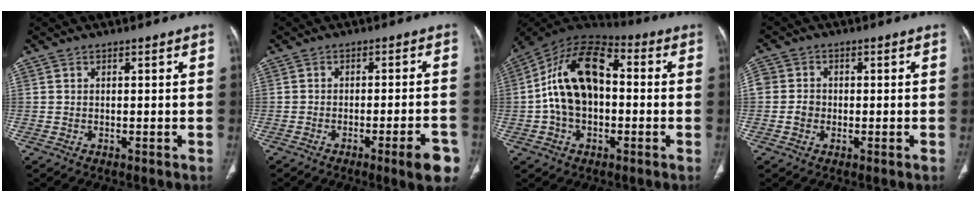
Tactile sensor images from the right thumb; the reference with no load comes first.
{"total": 7.7, "force": [-4.2, 1.1, 6.4], "torque": [-0.074, 0.015, -0.053]}
{"total": 16.4, "force": [0.2, 10.2, 12.8], "torque": [-0.218, 0.042, -0.006]}
{"total": 3.5, "force": [-0.8, 3.1, 1.5], "torque": [-0.022, 0.011, -0.016]}